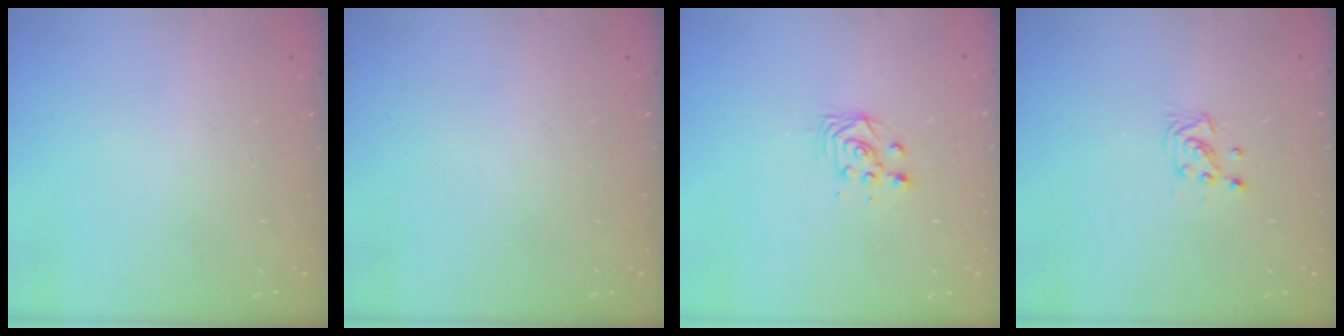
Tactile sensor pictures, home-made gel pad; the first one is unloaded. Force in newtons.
{"total": 0.0}
{"total": 3.0, "press": 3.0, "slide": 0.2}
{"total": 3.0, "press": 2.9, "slide": 0.5}